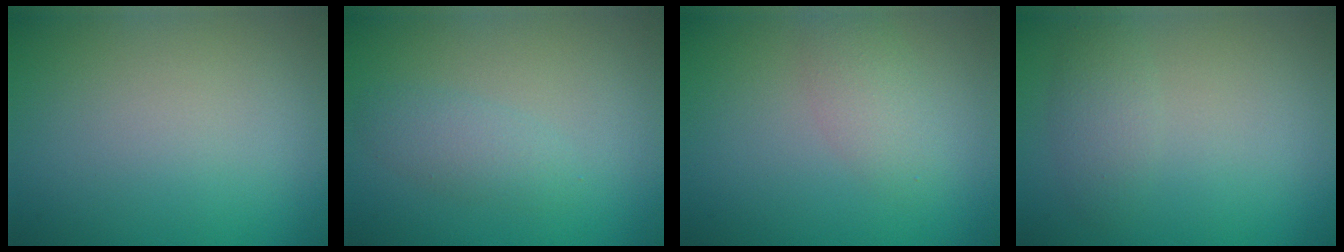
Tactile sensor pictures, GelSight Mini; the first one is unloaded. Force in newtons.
{"total": 2.0, "press": 2.0, "slide": 0.1}
{"total": 2.2, "press": 2.2, "slide": 0.1}
{"total": 2.0, "press": 2.0, "slide": 0.0}